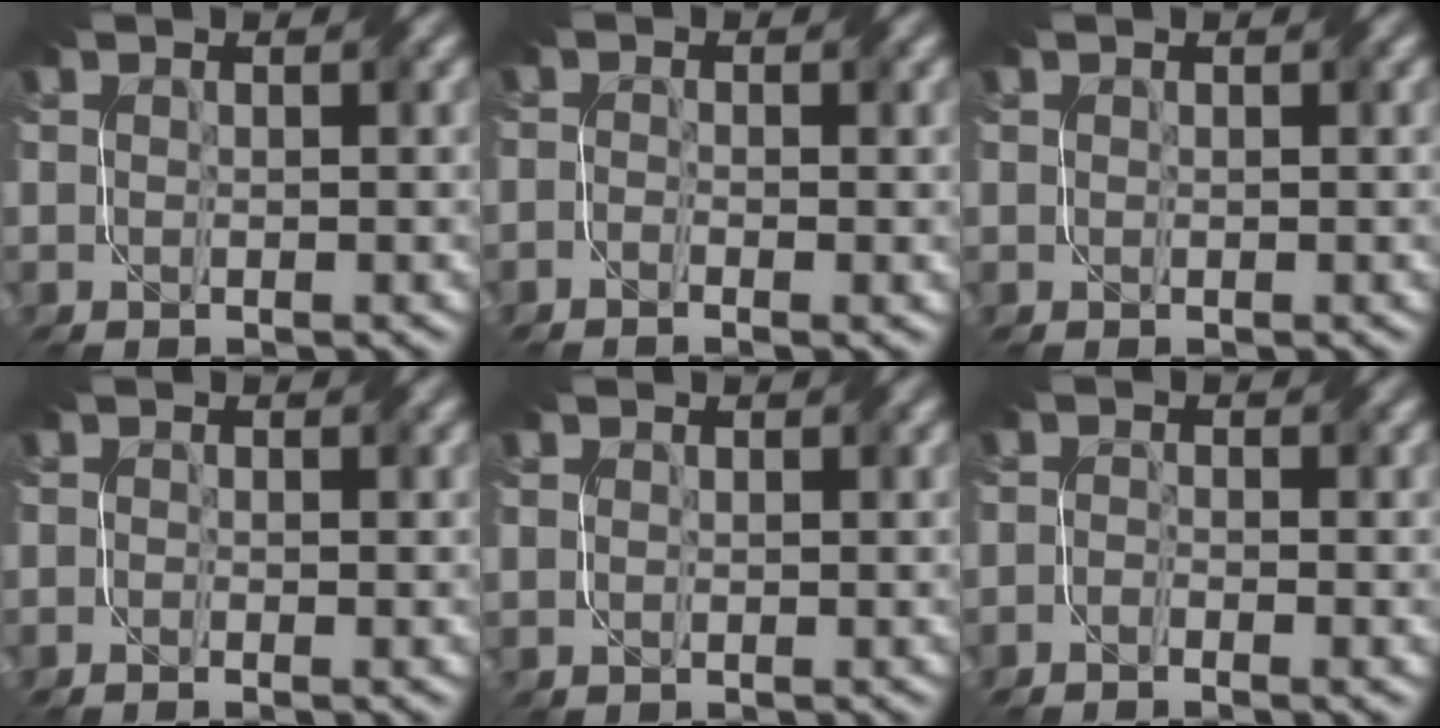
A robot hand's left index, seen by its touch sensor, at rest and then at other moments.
{"total": 1.6, "force": [-0.8, 0.6, 1.3], "torque": [-0.025, -0.003, -0.016]}
{"total": 0.0}
{"total": 0.9, "force": [-0.4, 0.3, 0.8], "torque": [-0.014, -0.003, -0.009]}
{"total": 1.2, "force": [0.7, 0.8, -0.5], "torque": [0.014, 0.004, 0.013]}
{"total": 1.5, "force": [-1.0, 0.4, 1.1], "torque": [-0.022, -0.002, -0.021]}